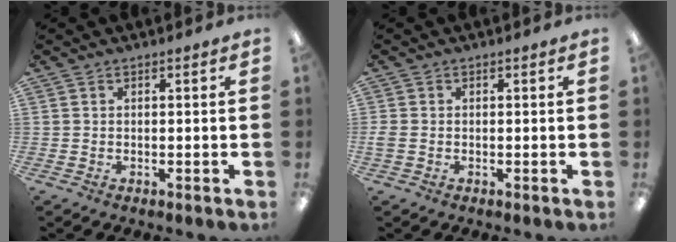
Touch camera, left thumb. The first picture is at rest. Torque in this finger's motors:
{"motor_torque": [-0.43, 0.43, 0.03, -0.05, 0.00]}